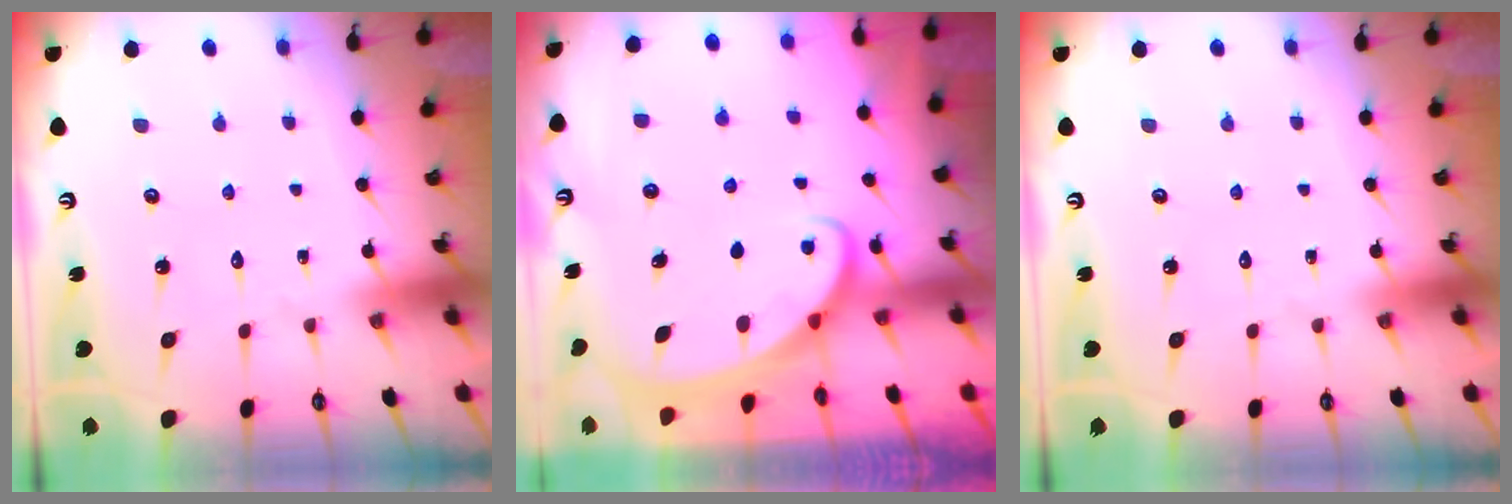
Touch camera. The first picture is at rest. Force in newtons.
{"total": 2.0, "press": 2.0, "slide": 0.1}
{"total": 0.0}